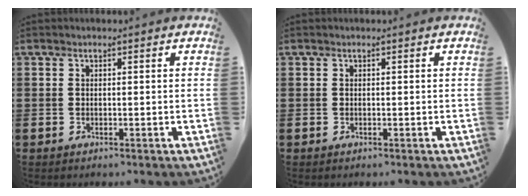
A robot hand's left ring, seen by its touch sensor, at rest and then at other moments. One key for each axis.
{"total": 0.0}